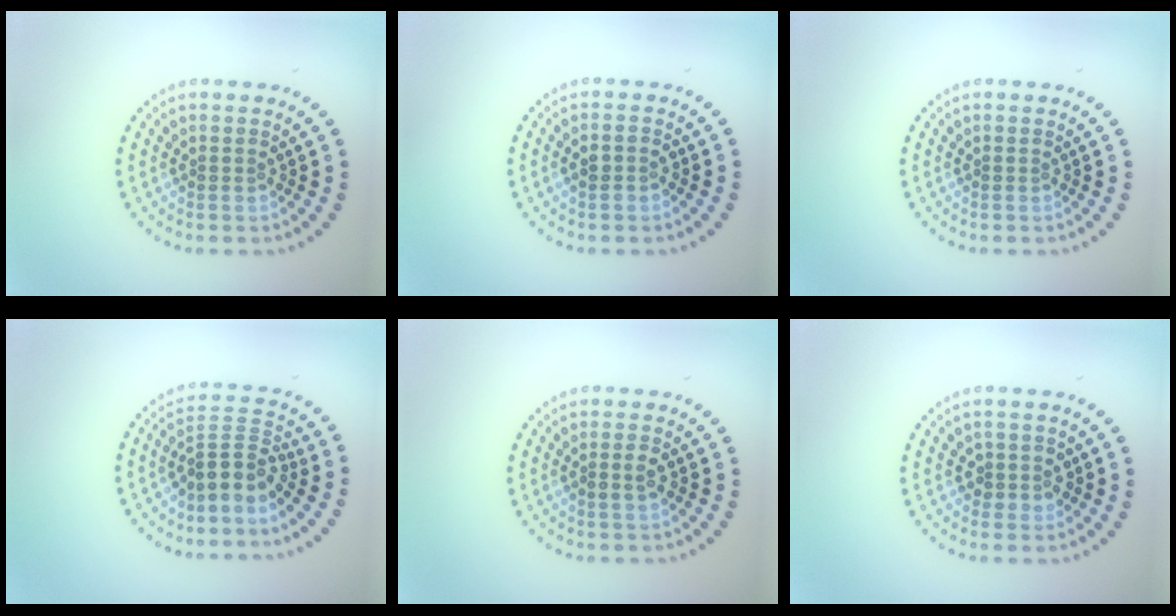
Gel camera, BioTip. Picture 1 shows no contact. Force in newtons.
{"total": 1.4, "press": 1.3, "slide": 0.2}
{"total": 0.0}
{"total": 3.4, "press": 2.4, "slide": 2.4}
{"total": 1.4, "press": 1.4, "slide": 0.2}
{"total": 2.0, "press": 1.8, "slide": 0.9}